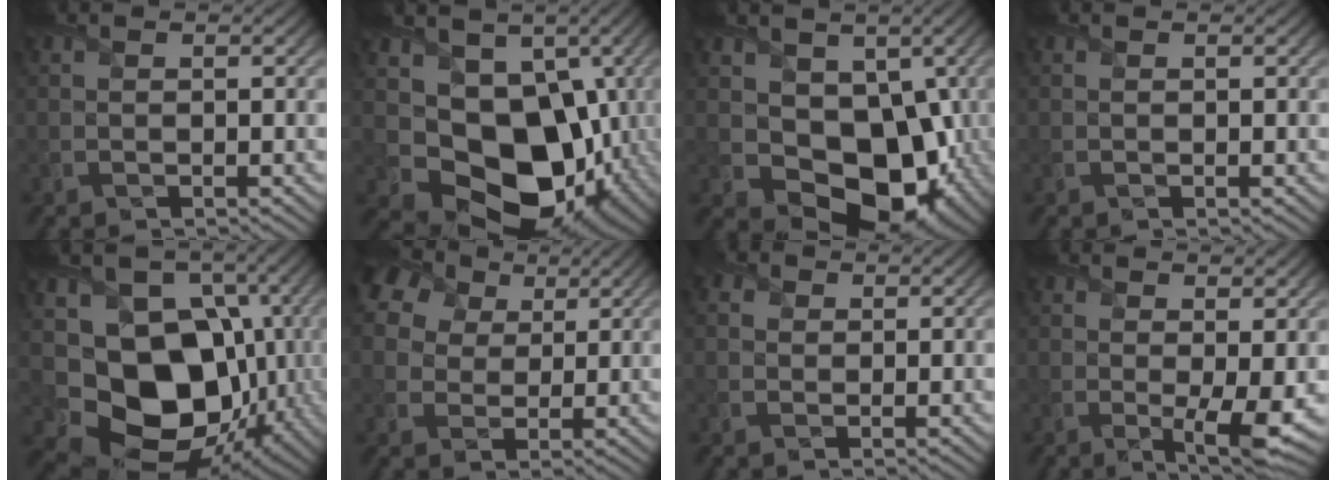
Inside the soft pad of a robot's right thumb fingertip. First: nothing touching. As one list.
[{"total": 14.1, "force": [-0.7, 10.9, 8.8], "torque": [-0.136, -0.043, -0.007]}, {"total": 10.9, "force": [-0.2, 8.2, 7.1], "torque": [-0.112, -0.034, -0.001]}, {"total": 0.0}, {"total": 15.4, "force": [-2.4, 12.1, 9.3], "torque": [-0.158, -0.034, -0.039]}, {"total": 11.3, "force": [6.0, 7.8, 5.6], "torque": [-0.167, 0.044, 0.105]}, {"total": 1.8, "force": [0.5, 1.6, 0.6], "torque": [-0.020, 0.001, 0.005]}, {"total": 4.2, "force": [-0.1, 0.9, 4.1], "torque": [-0.074, -0.015, 0.001]}]